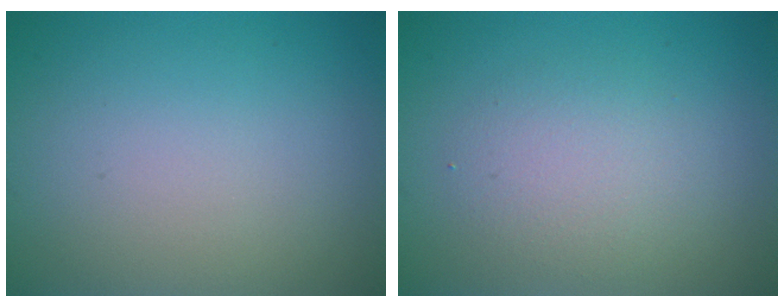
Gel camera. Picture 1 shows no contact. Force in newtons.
{"total": 2.8, "press": 2.8, "slide": 0.2}